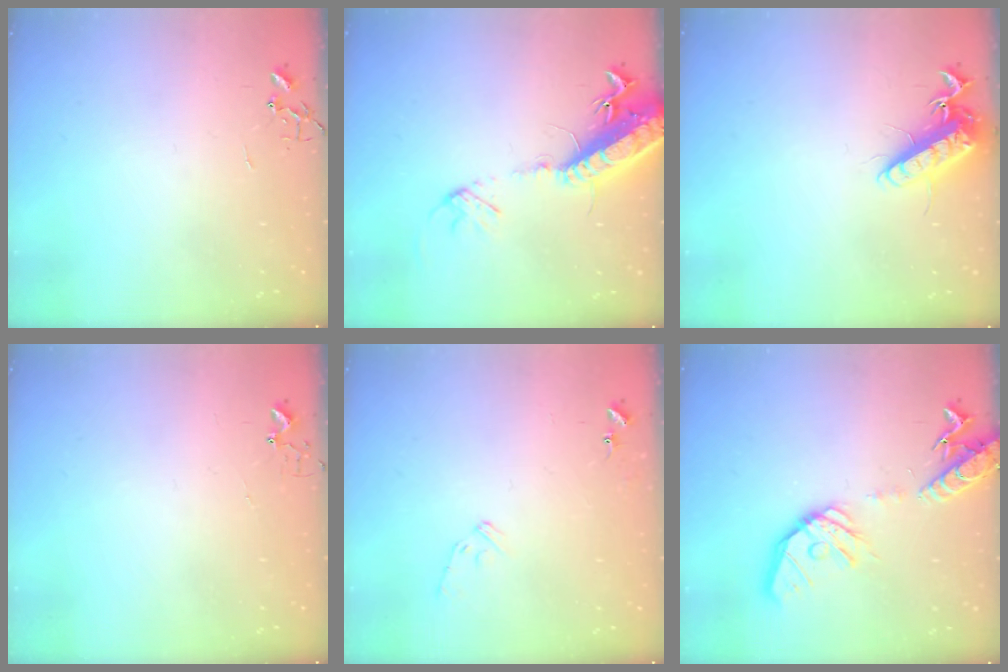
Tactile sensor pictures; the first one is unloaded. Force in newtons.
{"total": 17.8, "press": 17.3, "slide": 4.1}
{"total": 14.3, "press": 14.1, "slide": 2.1}
{"total": 2.9, "press": 2.9, "slide": 0.3}
{"total": 8.2, "press": 8.2, "slide": 0.3}
{"total": 17.8, "press": 17.5, "slide": 3.0}